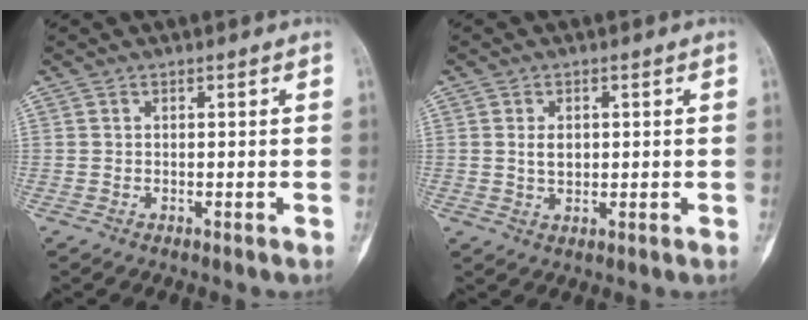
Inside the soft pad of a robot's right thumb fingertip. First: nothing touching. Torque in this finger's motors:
{"motor_torque": [0.65, 0.65, 0.30, -0.28, 0.08]}